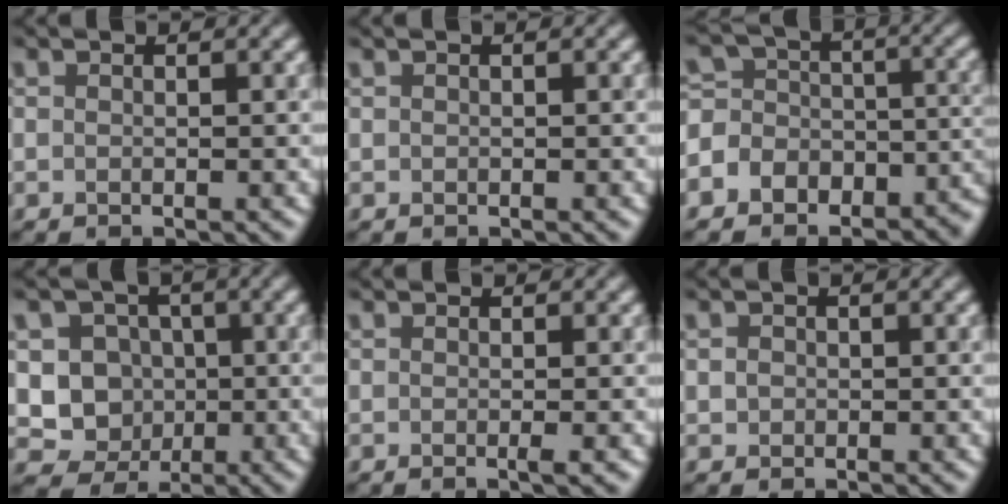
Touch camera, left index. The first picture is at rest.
{"total": 0.0}
{"total": 10.2, "force": [-5.6, 8.1, 2.4], "torque": [-0.064, 0.003, -0.093]}
{"total": 5.1, "force": [-0.1, 4.8, 1.7], "torque": [-0.004, 0.000, -0.022]}
{"total": 1.1, "force": [-0.2, 0.2, 1.1], "torque": [-0.014, -0.006, -0.006]}
{"total": 0.8, "force": [0.0, 0.8, 0.3], "torque": [-0.002, -0.001, -0.002]}